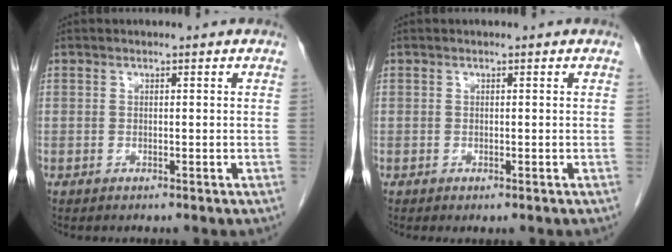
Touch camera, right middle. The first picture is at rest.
{"total": 0.0}